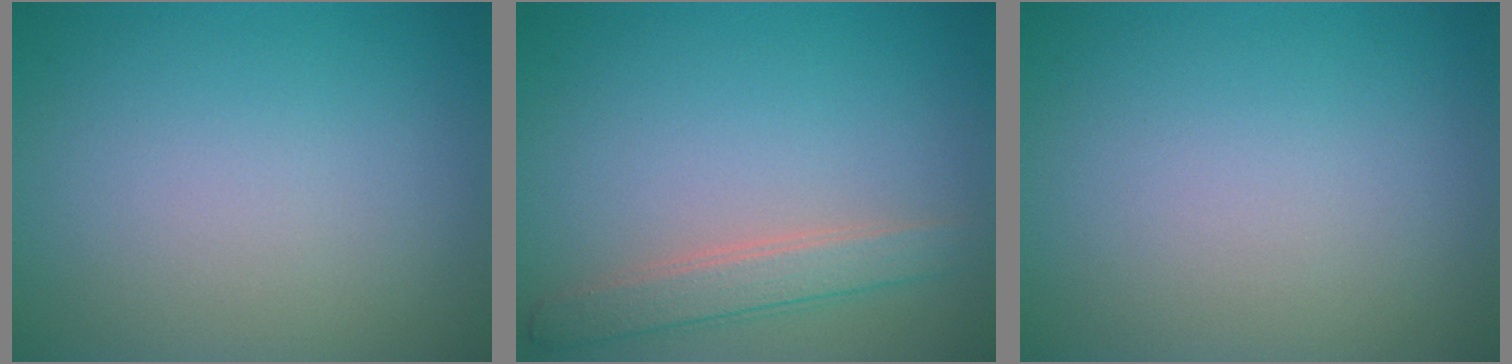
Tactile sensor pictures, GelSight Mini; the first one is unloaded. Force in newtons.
{"total": 2.6, "press": 2.6, "slide": 0.2}
{"total": 0.0}